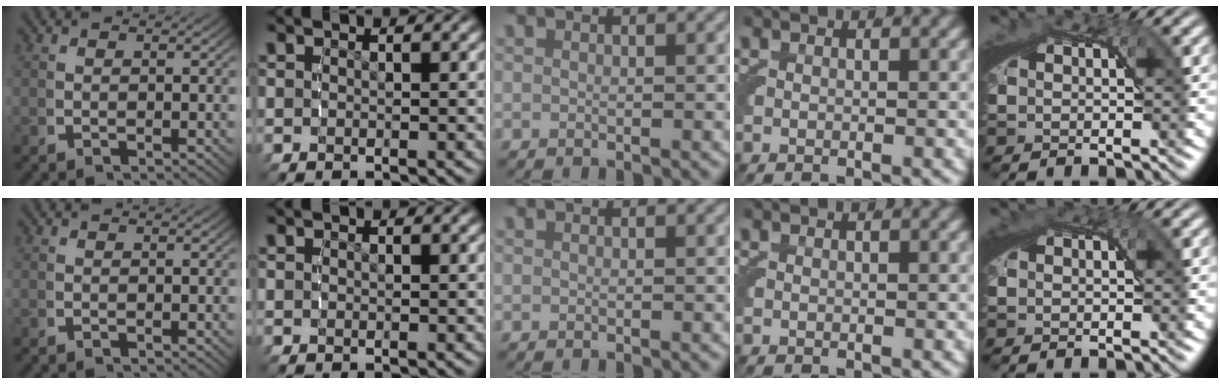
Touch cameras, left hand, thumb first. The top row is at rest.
{"little": {"total": 0.6, "force": [0.3, 0.3, 0.5], "torque": [-0.007, 0.000, 0.004]}}